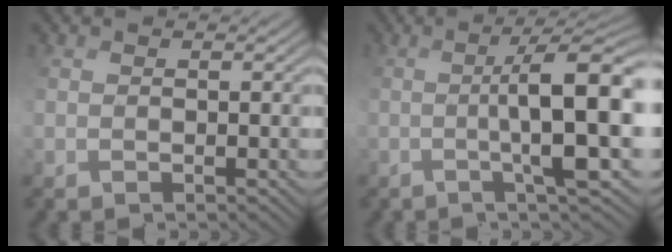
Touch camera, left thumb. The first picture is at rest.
{"total": 10.0, "force": [-0.5, 1.0, 9.9], "torque": [-0.143, 0.016, -0.003]}